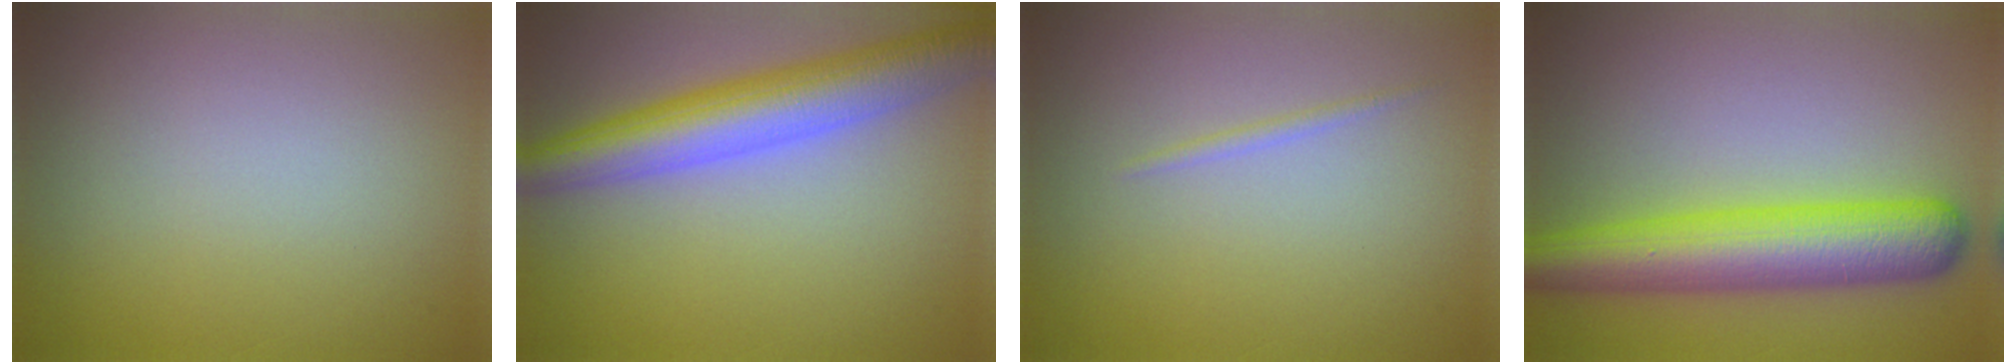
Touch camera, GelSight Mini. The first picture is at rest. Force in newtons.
{"total": 7.1, "press": 7.1, "slide": 0.0}
{"total": 0.6, "press": 0.6, "slide": 0.0}
{"total": 7.8, "press": 7.8, "slide": 0.1}